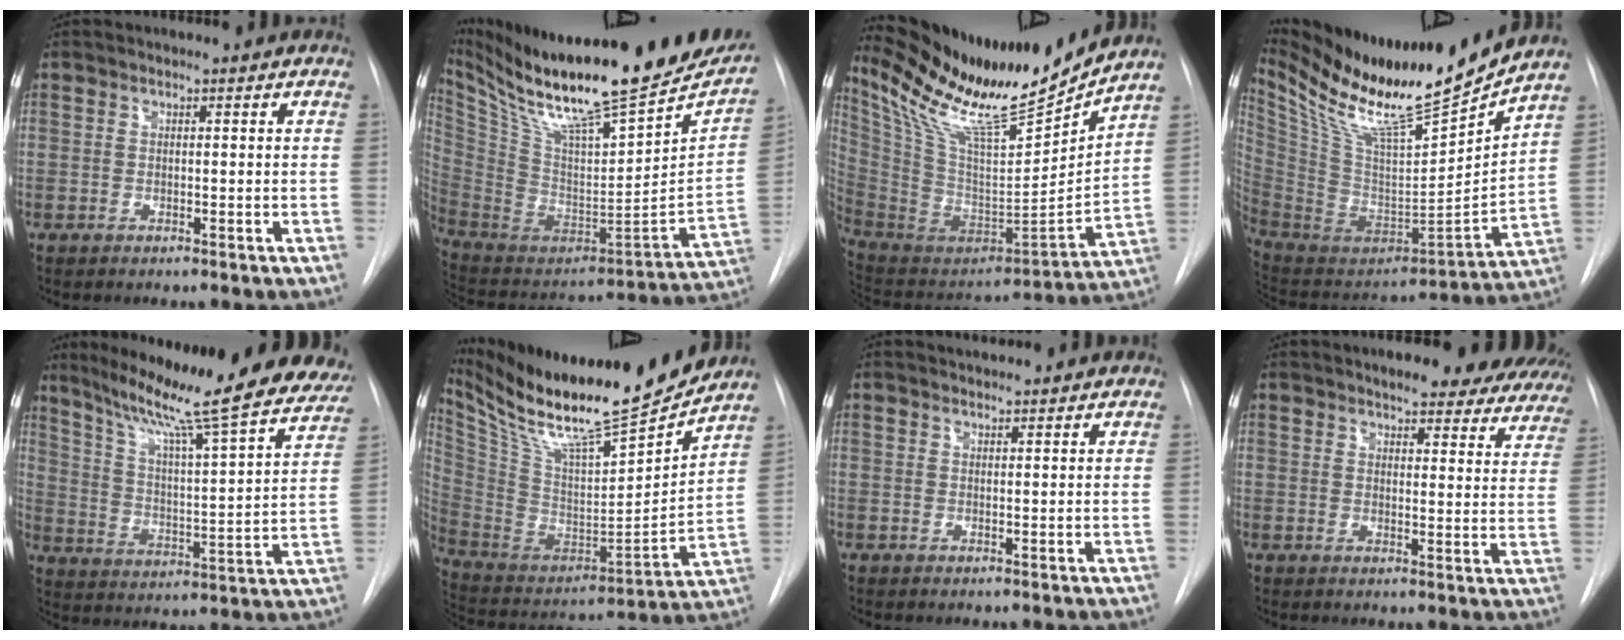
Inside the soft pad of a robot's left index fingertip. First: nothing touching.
{"total": 31.8, "force": [24.9, 5.4, 19.0], "torque": [-0.322, -0.047, 0.380]}
{"total": 21.6, "force": [19.0, 0.7, 10.2], "torque": [-0.188, -0.061, 0.334]}
{"total": 21.5, "force": [18.2, 0.5, 11.4], "torque": [-0.202, -0.057, 0.323]}
{"total": 28.5, "force": [24.0, 2.3, 15.2], "torque": [-0.240, -0.061, 0.316]}
{"total": 23.5, "force": [20.4, 1.4, 11.6], "torque": [-0.221, -0.052, 0.337]}
{"total": 3.7, "force": [3.6, 0.1, 0.9], "torque": [-0.014, 0.023, 0.042]}
{"total": 21.2, "force": [18.9, 5.1, 8.1], "torque": [-0.094, -0.052, 0.200]}